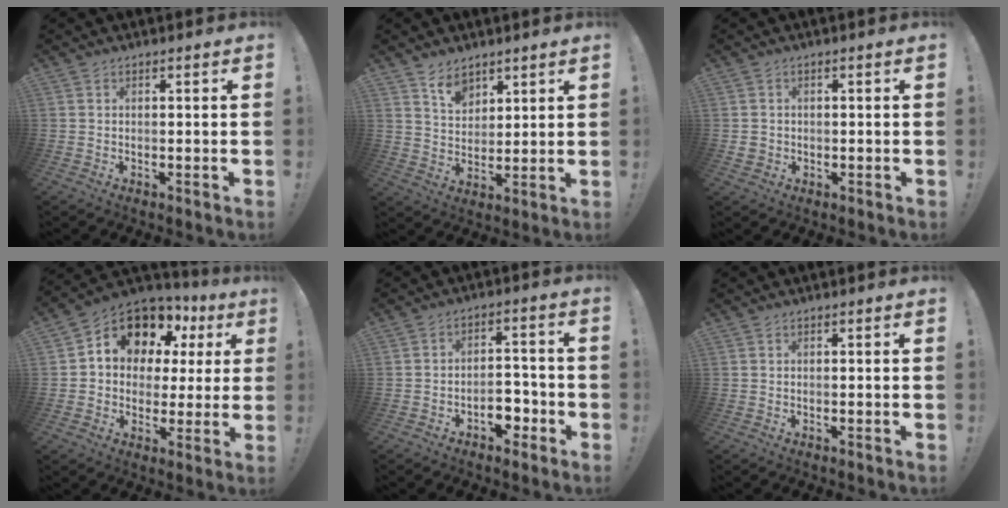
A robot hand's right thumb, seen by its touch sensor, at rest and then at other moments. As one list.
[{"total": 7.3, "force": [5.5, 4.3, 2.2], "torque": [-0.043, -0.033, 0.105]}, {"total": 2.3, "force": [0.1, 2.2, 0.7], "torque": [-0.004, -0.001, 0.004]}, {"total": 12.7, "force": [7.0, 8.7, 6.0], "torque": [-0.094, -0.049, 0.130]}, {"total": 7.8, "force": [-3.7, 5.0, 4.6], "torque": [-0.052, 0.022, -0.060]}, {"total": 0.0}]